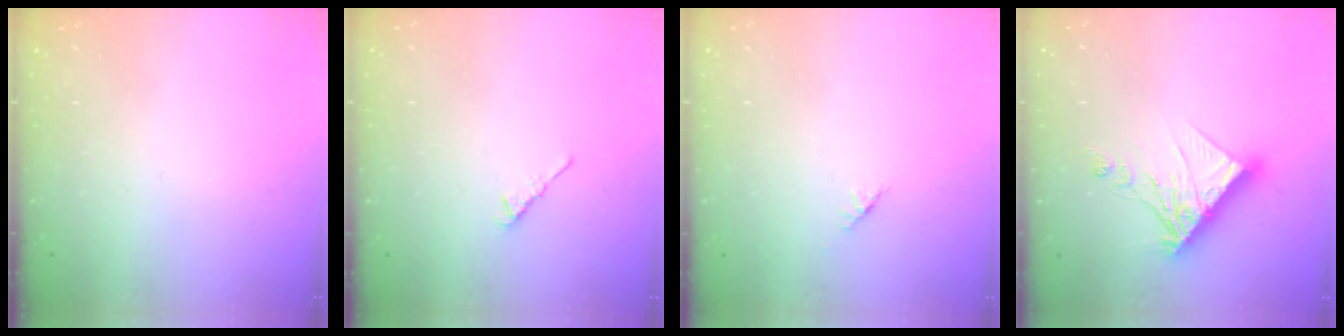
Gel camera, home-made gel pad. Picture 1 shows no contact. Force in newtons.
{"total": 3.1, "press": 3.0, "slide": 0.8}
{"total": 1.4, "press": 1.3, "slide": 0.5}
{"total": 12.2, "press": 12.1, "slide": 0.9}